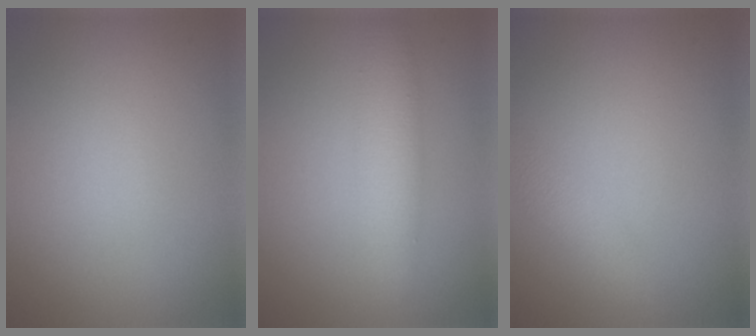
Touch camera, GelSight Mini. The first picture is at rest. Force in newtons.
{"total": 3.4, "press": 3.4, "slide": 0.1}
{"total": 2.3, "press": 2.3, "slide": 0.0}